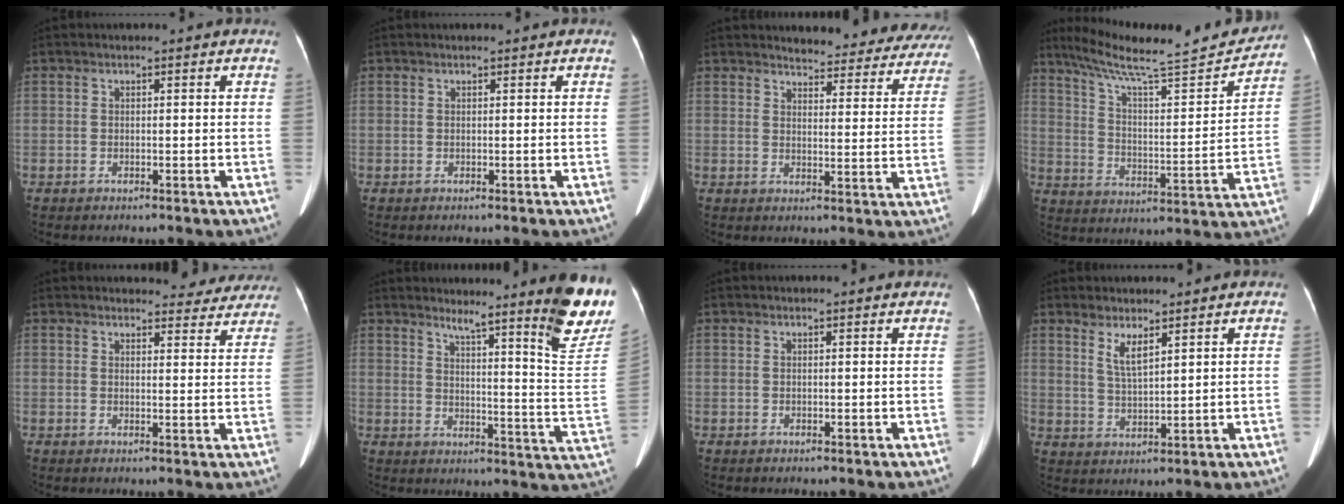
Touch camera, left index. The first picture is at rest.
{"total": 0.0}
{"total": 16.2, "force": [15.4, 3.9, 3.3], "torque": [-0.006, -0.045, 0.157]}
{"total": 20.0, "force": [18.2, 1.1, 8.1], "torque": [-0.135, -0.018, 0.269]}
{"total": 9.2, "force": [8.8, 2.7, 0.8], "torque": [0.024, -0.017, 0.077]}
{"total": 15.8, "force": [12.7, -0.5, 9.4], "torque": [-0.112, -0.064, 0.152]}
{"total": 1.0, "force": [1.0, 0.2, 0.1], "torque": [-0.014, 0.003, 0.008]}
{"total": 3.6, "force": [2.4, 0.6, 2.6], "torque": [-0.054, -0.007, 0.053]}